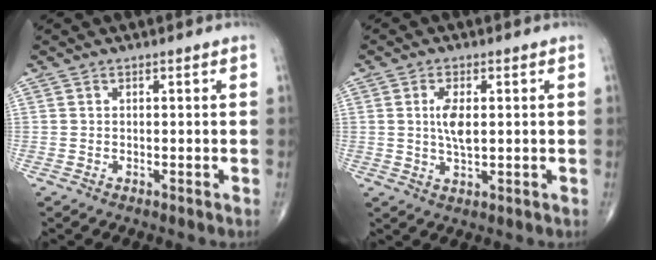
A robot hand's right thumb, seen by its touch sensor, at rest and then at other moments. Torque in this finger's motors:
{"motor_torque": [2.30, 2.17, 0.87, 0.20, 0.07]}